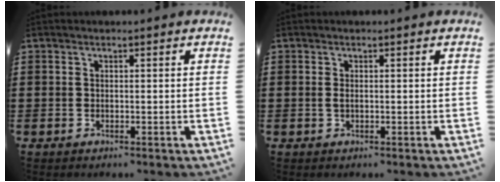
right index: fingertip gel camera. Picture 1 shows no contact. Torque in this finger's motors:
{"motor_torque": [2.14, 0.00, 0.09, 0.04]}